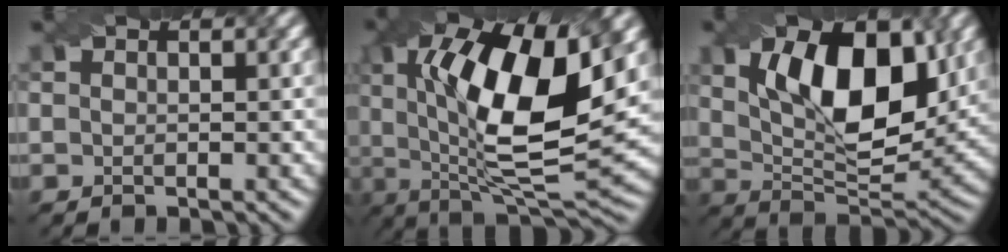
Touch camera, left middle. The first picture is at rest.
{"total": 14.5, "force": [3.0, 5.1, 13.2], "torque": [-0.214, -0.002, 0.045]}
{"total": 11.1, "force": [3.4, 5.3, 9.1], "torque": [-0.146, 0.000, 0.055]}